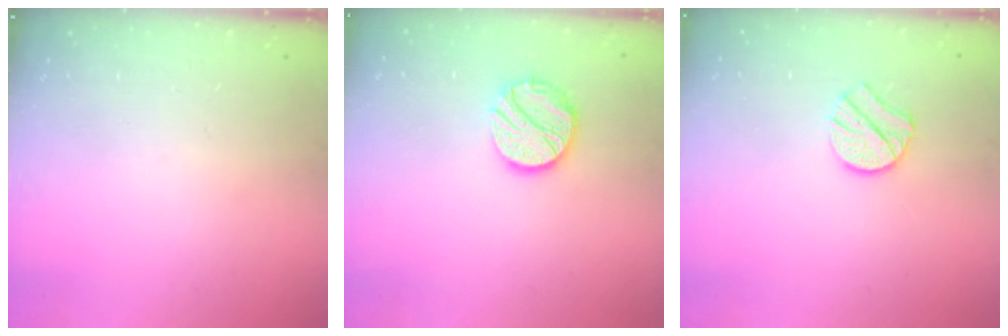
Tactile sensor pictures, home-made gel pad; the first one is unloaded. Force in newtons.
{"total": 10.2, "press": 10.2, "slide": 0.9}
{"total": 8.5, "press": 8.4, "slide": 0.6}